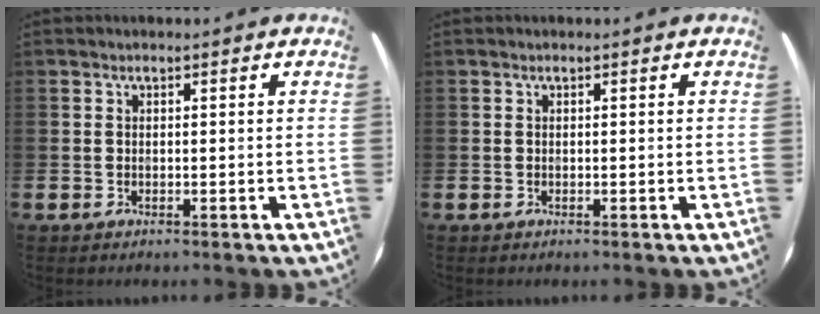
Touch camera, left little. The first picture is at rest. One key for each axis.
{"total": 0.0}